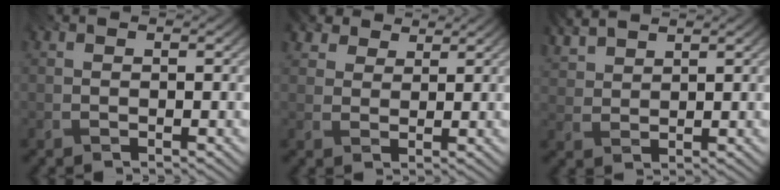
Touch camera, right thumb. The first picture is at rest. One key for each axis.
{"total": 4.0, "fx": 3.1, "fy": 2.1, "fz": 1.3, "tx": -0.032, "ty": -0.009, "tz": 0.065}
{"total": 4.4, "fx": 3.9, "fy": 1.2, "fz": 1.8, "tx": -0.045, "ty": -0.001, "tz": 0.083}